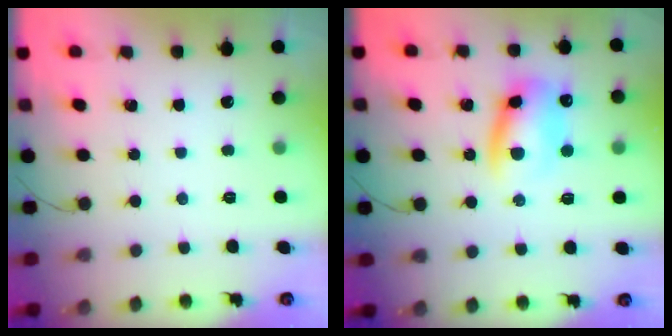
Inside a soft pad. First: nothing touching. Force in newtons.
{"total": 12.3, "press": 12.1, "slide": 2.0}